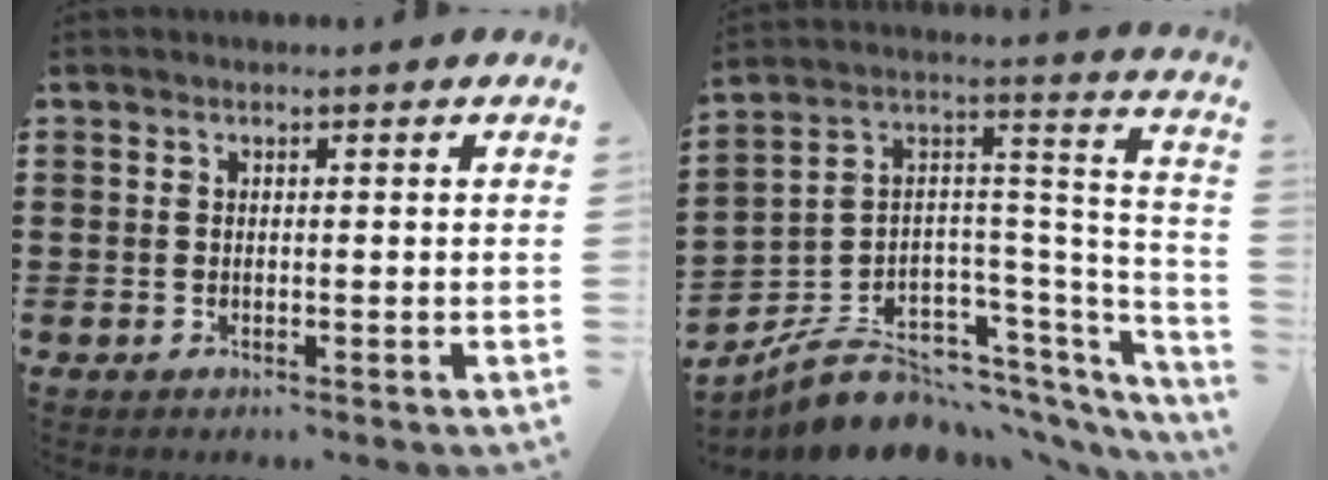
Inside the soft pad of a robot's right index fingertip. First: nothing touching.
{"total": 8.2, "force": [-5.2, 5.5, 3.2], "torque": [-0.071, 0.000, -0.087]}